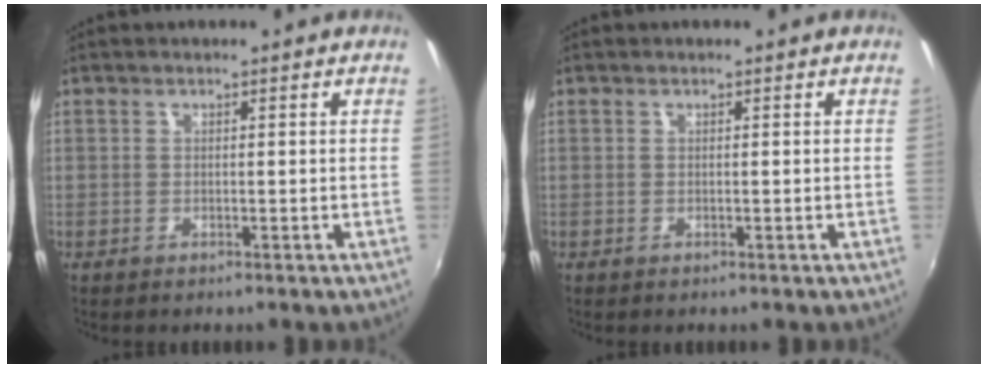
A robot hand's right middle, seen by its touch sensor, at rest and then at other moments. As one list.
[{"total": 0.0}]